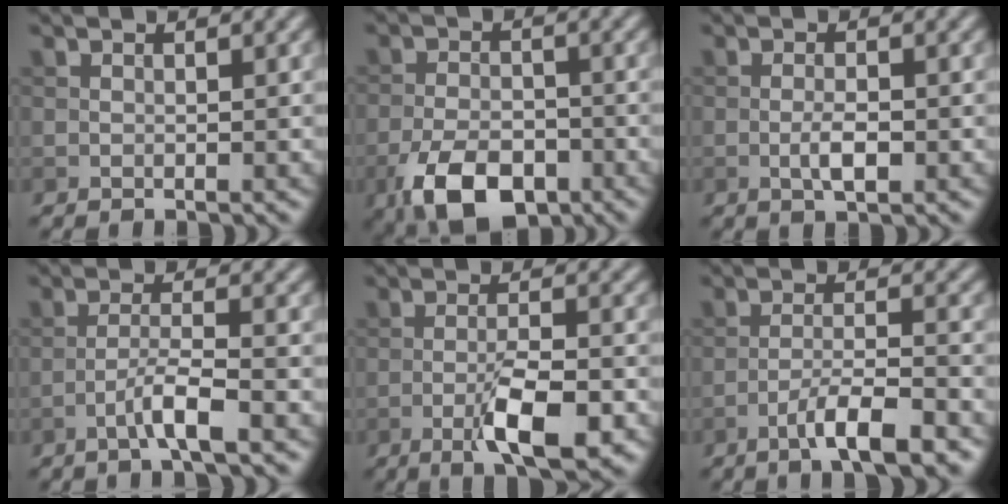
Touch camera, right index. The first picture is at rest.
{"total": 7.3, "force": [-4.0, 3.9, 4.7], "torque": [-0.089, -0.008, -0.074]}
{"total": 2.2, "force": [-0.6, 0.7, 2.0], "torque": [-0.038, 0.000, -0.014]}
{"total": 3.2, "force": [-1.7, 0.2, 2.7], "torque": [-0.050, 0.011, -0.039]}
{"total": 5.6, "force": [-2.4, 1.3, 4.8], "torque": [-0.088, -0.001, -0.040]}
{"total": 5.1, "force": [-3.2, 0.8, 3.9], "torque": [-0.067, 0.005, -0.058]}